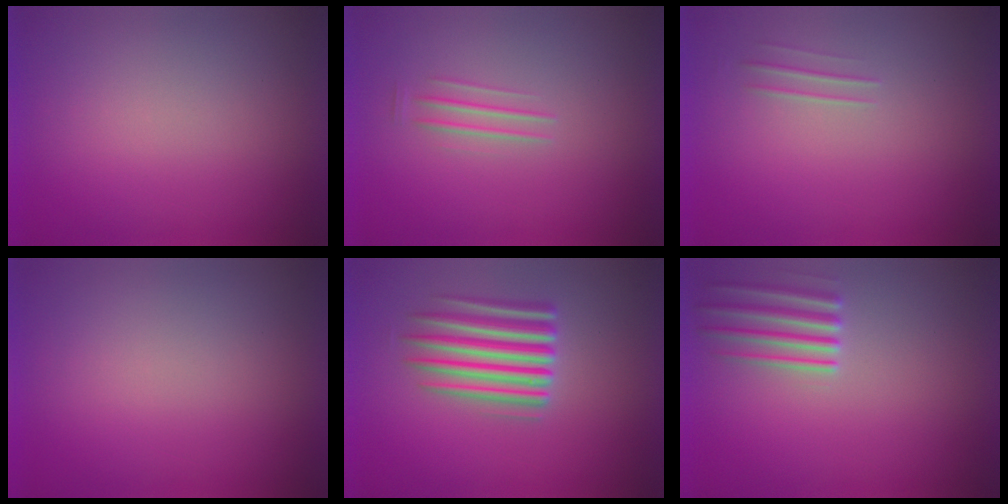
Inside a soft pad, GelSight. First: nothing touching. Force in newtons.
{"total": 1.6}
{"total": 1.5}
{"total": 0.0}
{"total": 5.8}
{"total": 3.8}